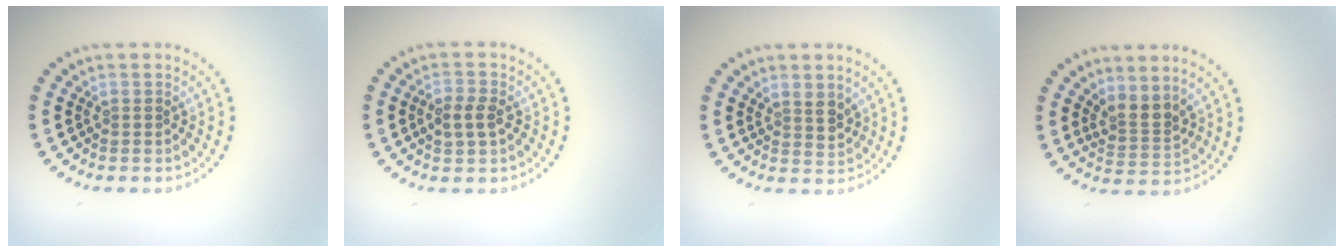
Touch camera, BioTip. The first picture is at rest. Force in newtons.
{"total": 2.4, "press": 2.4, "slide": 0.2}
{"total": 2.0, "press": 1.7, "slide": 1.0}
{"total": 2.4, "press": 1.8, "slide": 1.7}